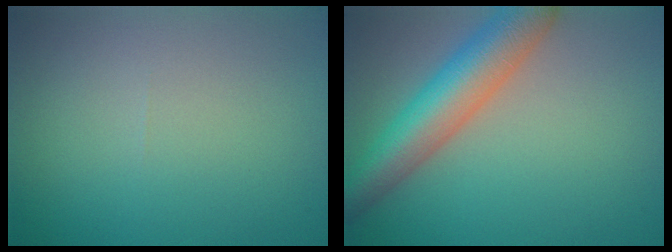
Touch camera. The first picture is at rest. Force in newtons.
{"total": 7.1, "press": 7.1, "slide": 0.3}